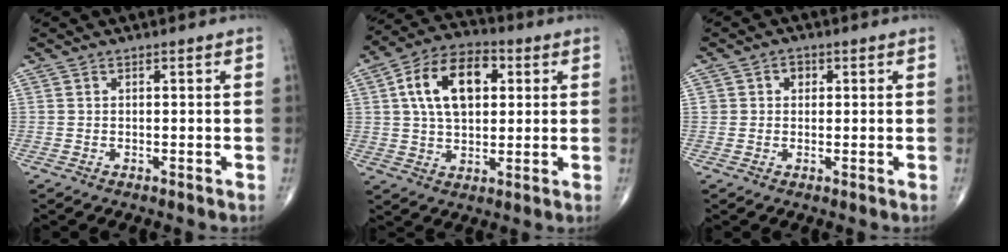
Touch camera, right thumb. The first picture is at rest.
{"total": 14.6, "force": [3.6, 8.7, 11.1], "torque": [-0.180, 0.012, 0.055]}
{"total": 2.4, "force": [0.6, 2.1, 0.9], "torque": [0.004, 0.001, 0.005]}